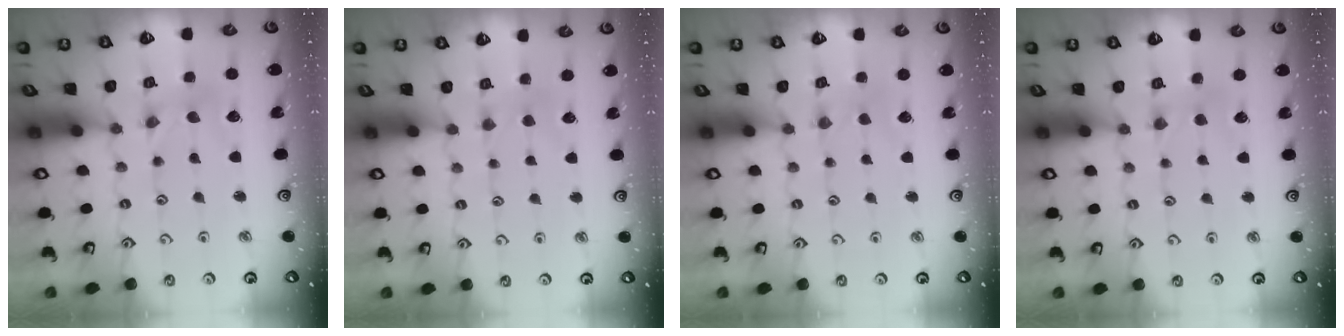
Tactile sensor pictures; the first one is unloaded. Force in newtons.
{"total": 2.1, "press": 2.0, "slide": 0.4}
{"total": 0.0}
{"total": 2.4, "press": 2.4, "slide": 0.5}